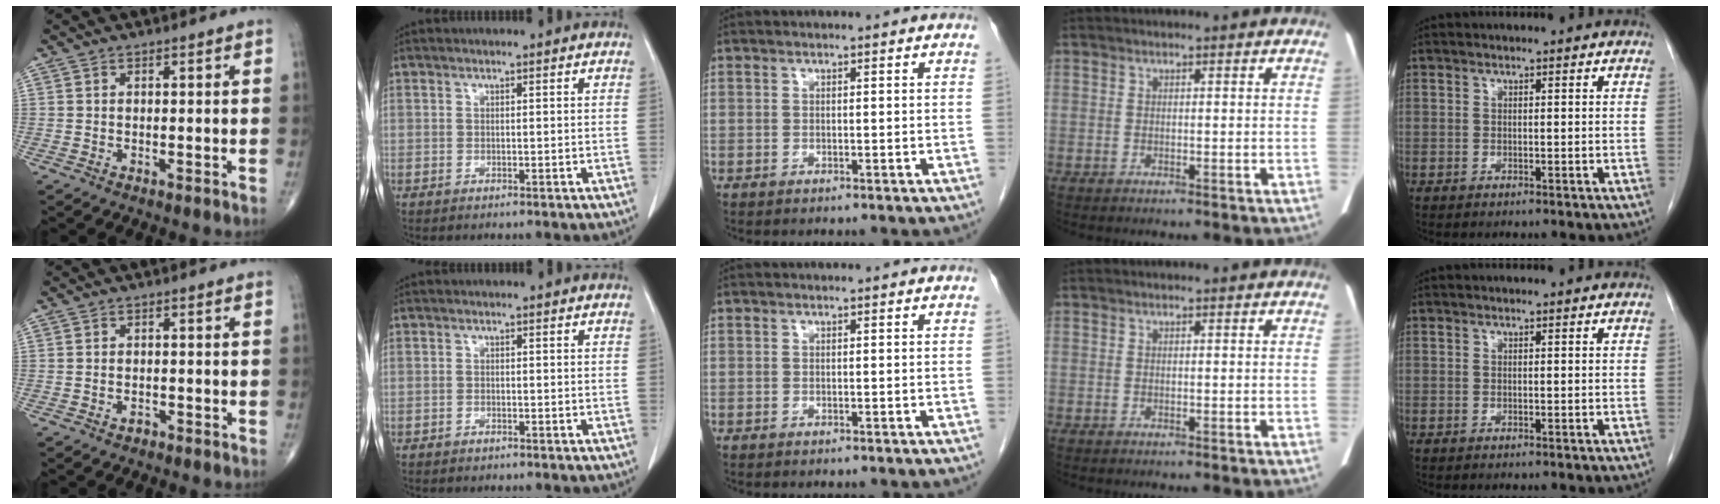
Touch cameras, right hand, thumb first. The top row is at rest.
{"thumb": {"total": 1.2, "force": [-0.8, 0.7, 0.5], "torque": [-0.010, 0.004, -0.012]}, "index": {"total": 0.7, "force": [-0.5, 0.4, 0.2], "torque": [-0.006, 0.001, -0.009]}}